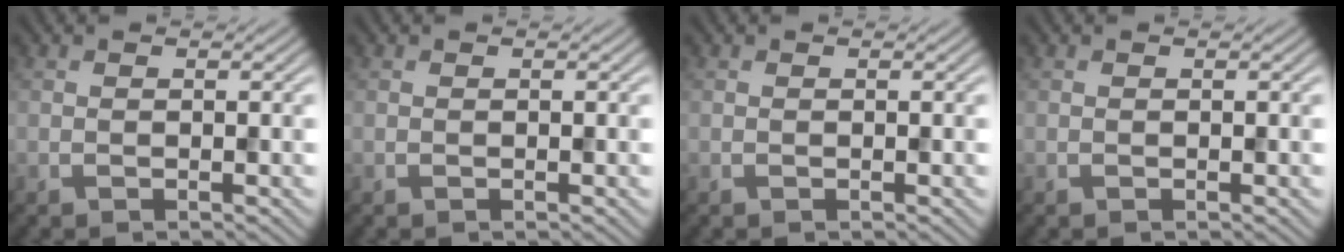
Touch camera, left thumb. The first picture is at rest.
{"total": 0.0}
{"total": 0.0}
{"total": 0.0}